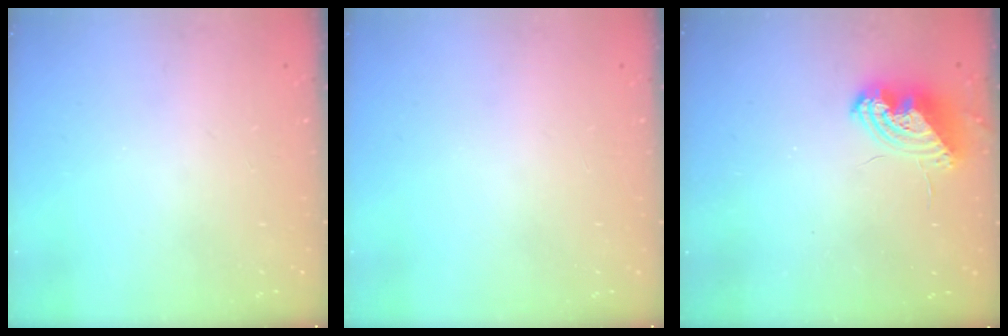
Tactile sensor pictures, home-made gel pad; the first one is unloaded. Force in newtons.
{"total": 0.0}
{"total": 9.6, "press": 9.6, "slide": 0.3}